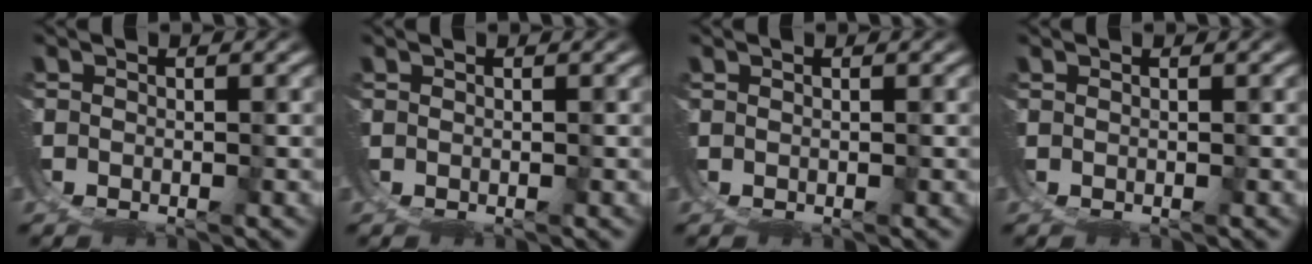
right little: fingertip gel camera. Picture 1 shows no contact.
{"total": 0.0}
{"total": 0.0}
{"total": 0.0}